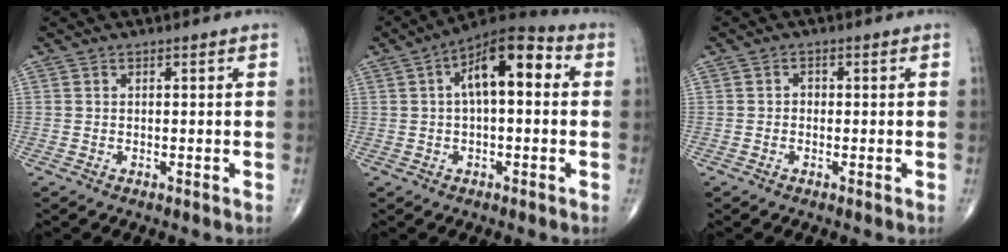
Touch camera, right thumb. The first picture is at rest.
{"total": 12.7, "force": [2.4, 5.6, 11.2], "torque": [-0.166, 0.036, 0.027]}
{"total": 1.0, "force": [-0.2, 0.8, 0.6], "torque": [-0.002, 0.004, -0.007]}